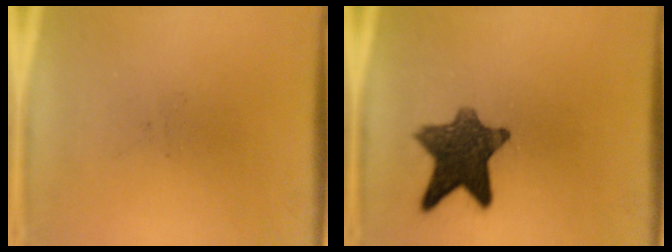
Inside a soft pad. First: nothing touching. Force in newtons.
{"total": 10.7}